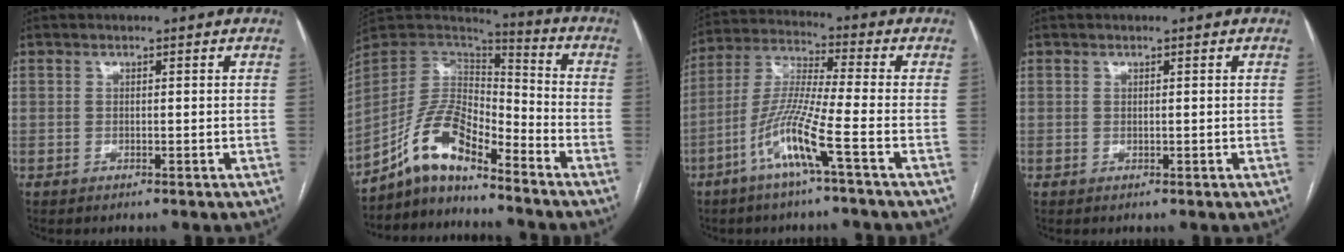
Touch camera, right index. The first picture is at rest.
{"total": 11.6, "force": [-8.4, 3.3, 7.2], "torque": [-0.144, 0.031, -0.158]}
{"total": 10.2, "force": [-4.9, -1.0, 8.9], "torque": [-0.187, -0.004, -0.100]}
{"total": 0.0}